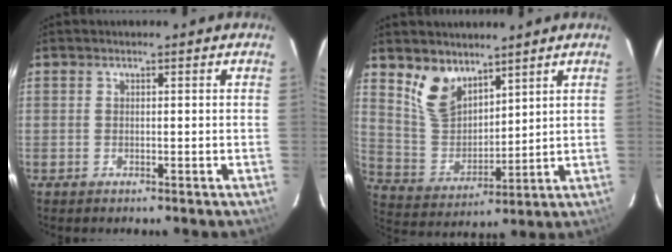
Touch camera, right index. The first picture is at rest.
{"total": 9.6, "force": [6.7, 5.2, 4.4], "torque": [-0.086, 0.003, 0.146]}